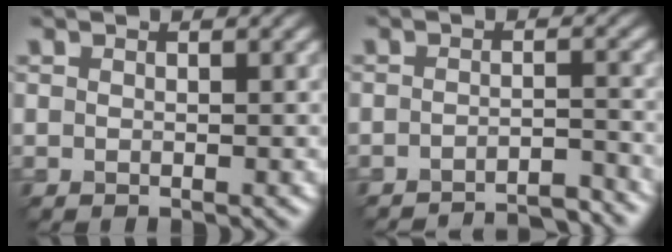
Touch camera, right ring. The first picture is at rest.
{"total": 4.9, "force": [-4.7, 0.5, 1.4], "torque": [-0.010, 0.006, -0.065]}